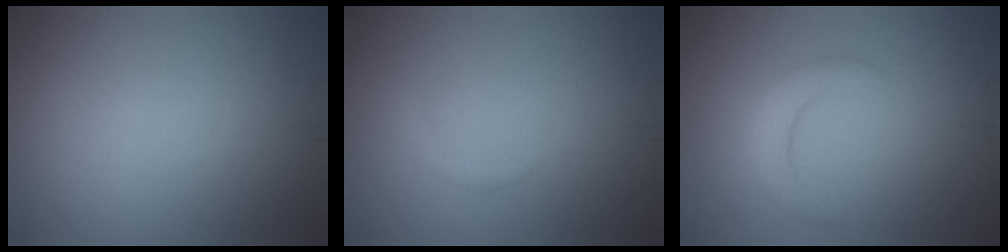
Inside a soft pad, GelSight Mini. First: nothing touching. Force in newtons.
{"total": 0.6, "press": 0.6, "slide": 0.0}
{"total": 2.4, "press": 2.4, "slide": 0.1}